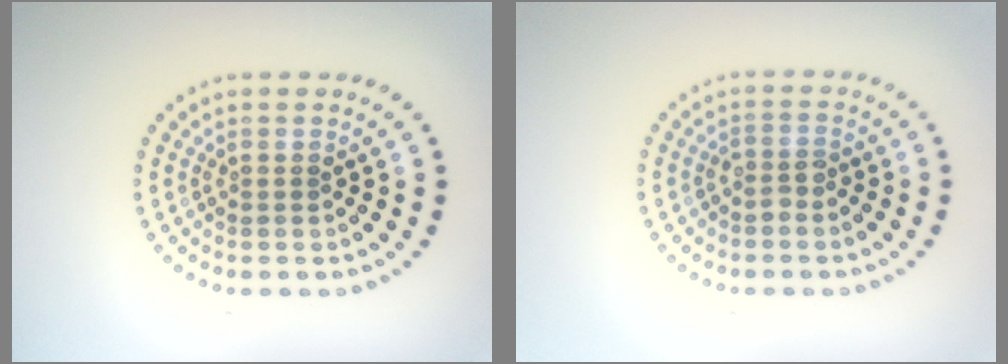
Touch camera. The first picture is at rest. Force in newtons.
{"total": 1.2, "press": 1.0, "slide": 0.7}